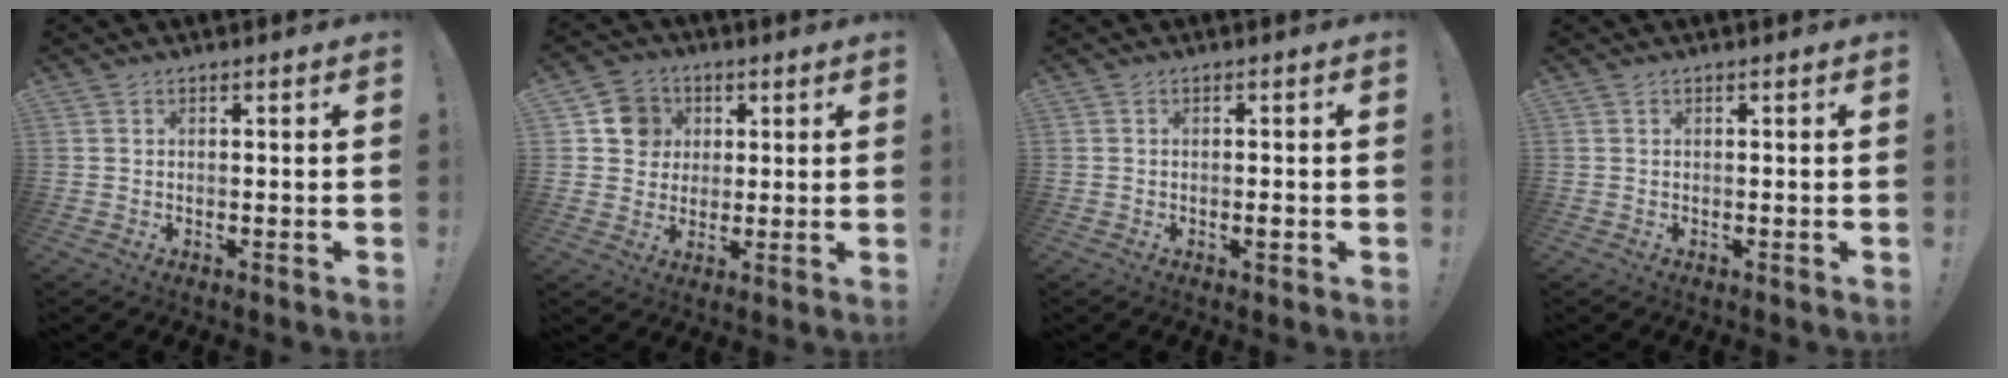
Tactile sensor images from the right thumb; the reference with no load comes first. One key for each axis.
{"total": 9.5, "fx": 2.6, "fy": 8.8, "fz": 2.3, "tx": -0.016, "ty": -0.011, "tz": 0.053}
{"total": 1.7, "fx": -0.8, "fy": 0.3, "fz": 1.4, "tx": -0.022, "ty": 0.002, "tz": -0.015}
{"total": 0.0}